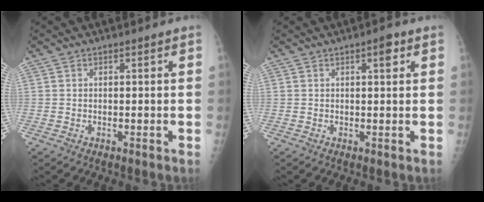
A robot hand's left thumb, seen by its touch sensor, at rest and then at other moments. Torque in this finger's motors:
{"motor_torque": [0.10, 0.18, 0.21, 0.12, 0.08]}